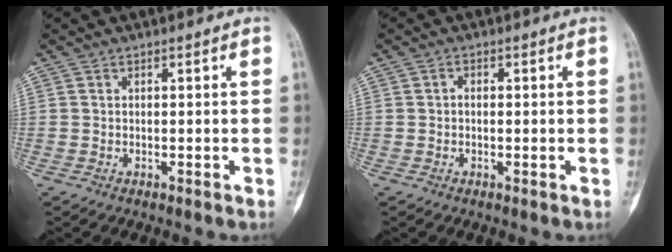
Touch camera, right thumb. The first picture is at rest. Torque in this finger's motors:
{"motor_torque": [-0.17, -0.13, 0.39, 0.11, 0.02]}